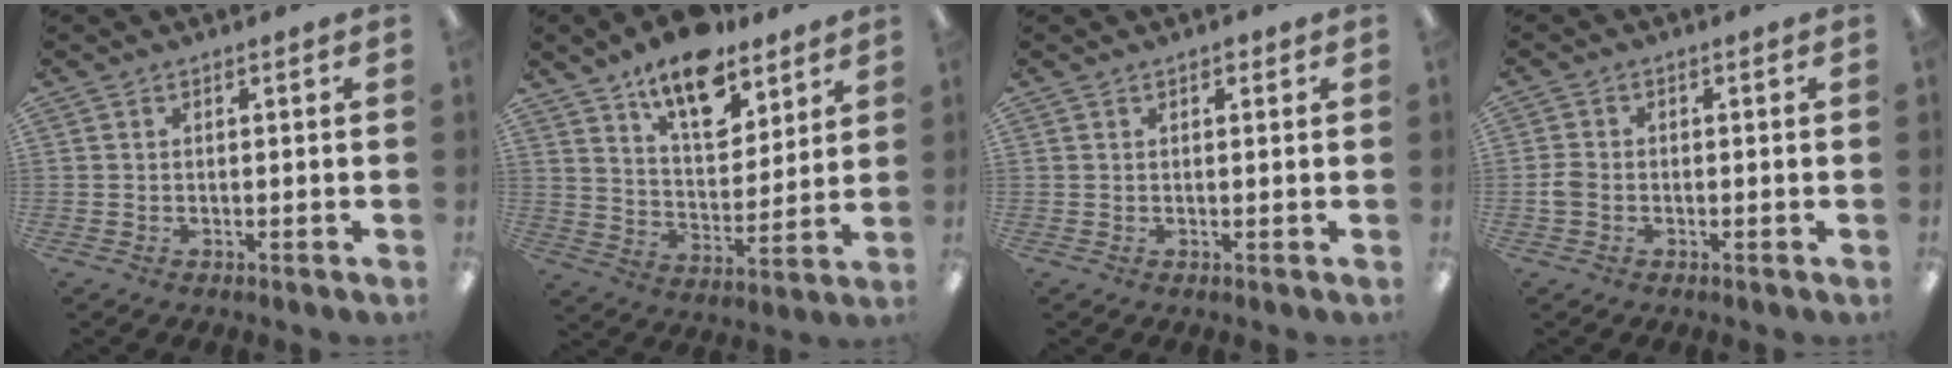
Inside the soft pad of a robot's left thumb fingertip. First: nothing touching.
{"total": 15.1, "force": [11.3, 6.6, 7.6], "torque": [-0.116, -0.067, 0.198]}
{"total": 1.1, "force": [0.7, 0.5, 0.6], "torque": [-0.005, -0.003, 0.011]}
{"total": 2.4, "force": [-0.8, 1.8, 1.4], "torque": [-0.024, 0.004, -0.014]}